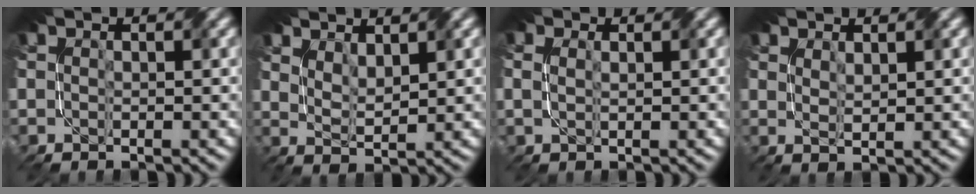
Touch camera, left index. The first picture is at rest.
{"total": 2.9, "force": [2.5, 0.9, 1.2], "torque": [-0.033, 0.000, 0.050]}
{"total": 1.7, "force": [0.9, 1.1, 0.9], "torque": [-0.016, 0.007, 0.003]}
{"total": 1.2, "force": [1.1, 0.2, 0.5], "torque": [-0.013, -0.004, 0.024]}